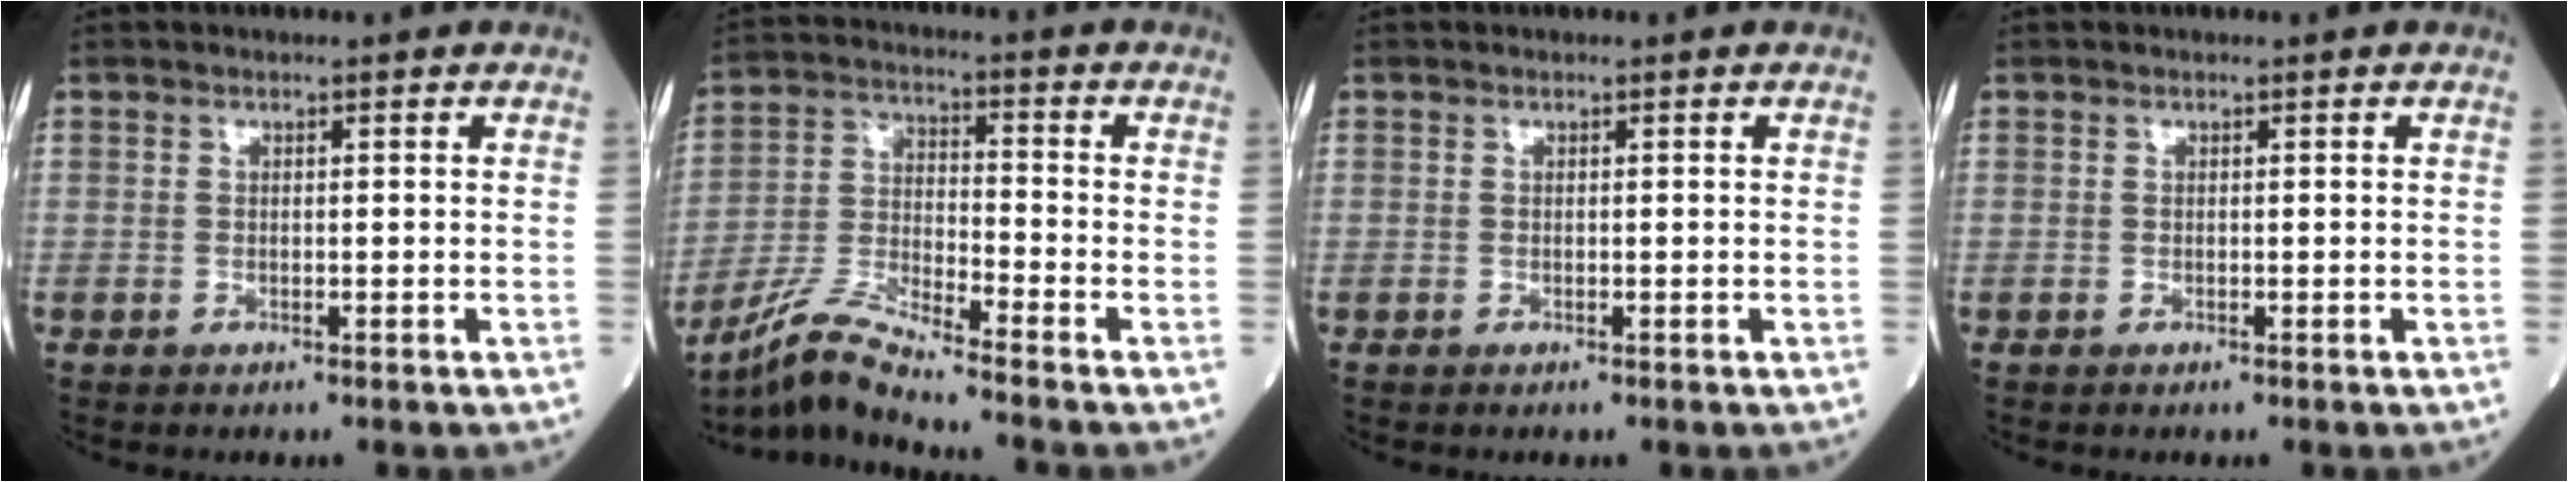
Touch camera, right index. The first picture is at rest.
{"total": 8.5, "force": [-7.8, -1.6, 3.0], "torque": [-0.077, -0.019, -0.152]}
{"total": 0.0}
{"total": 0.0}